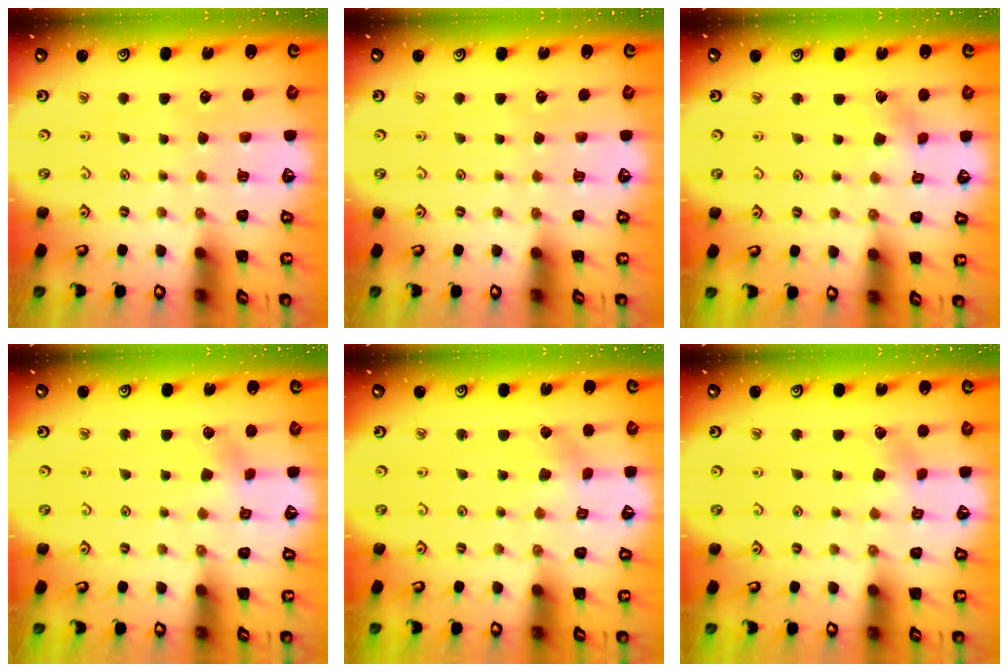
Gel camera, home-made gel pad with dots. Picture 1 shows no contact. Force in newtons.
{"total": 0.0}
{"total": 2.6, "press": 2.5, "slide": 0.8}
{"total": 3.0, "press": 3.0, "slide": 0.3}
{"total": 1.7, "press": 1.7, "slide": 0.3}
{"total": 4.0, "press": 4.0, "slide": 0.4}